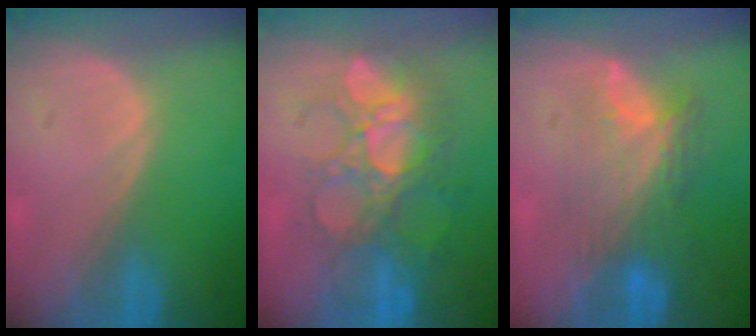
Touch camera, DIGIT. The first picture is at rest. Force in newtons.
{"total": 8.7, "press": 8.6, "slide": 1.5}
{"total": 7.6, "press": 7.3, "slide": 2.2}